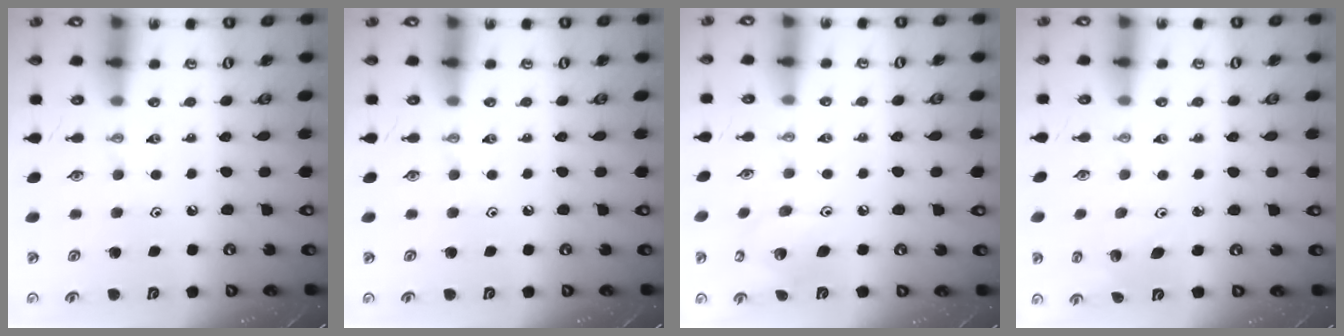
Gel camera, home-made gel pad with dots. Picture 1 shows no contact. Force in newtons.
{"total": 0.0}
{"total": 8.6, "press": 8.6, "slide": 0.4}
{"total": 3.1, "press": 2.4, "slide": 2.0}